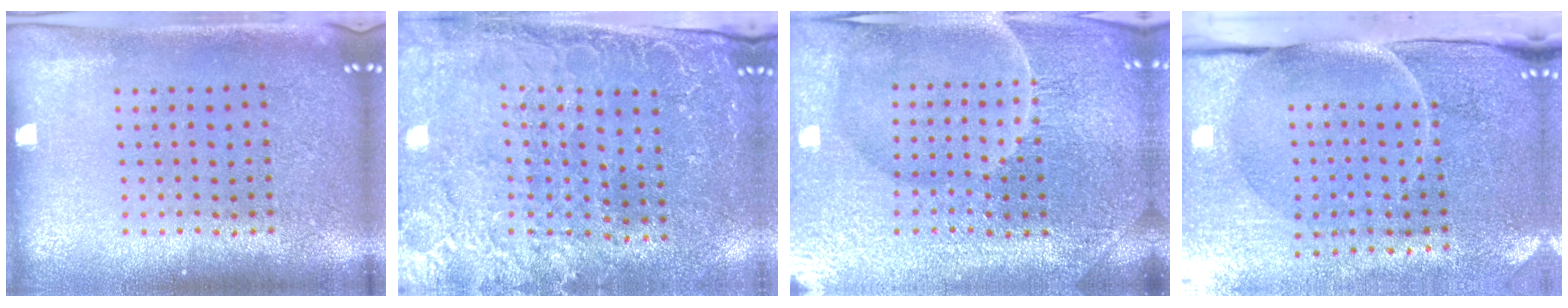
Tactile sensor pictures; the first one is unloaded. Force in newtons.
{"total": 2.9, "press": 2.8, "slide": 0.8}
{"total": 5.5, "press": 5.0, "slide": 2.1}
{"total": 4.9, "press": 3.9, "slide": 2.9}